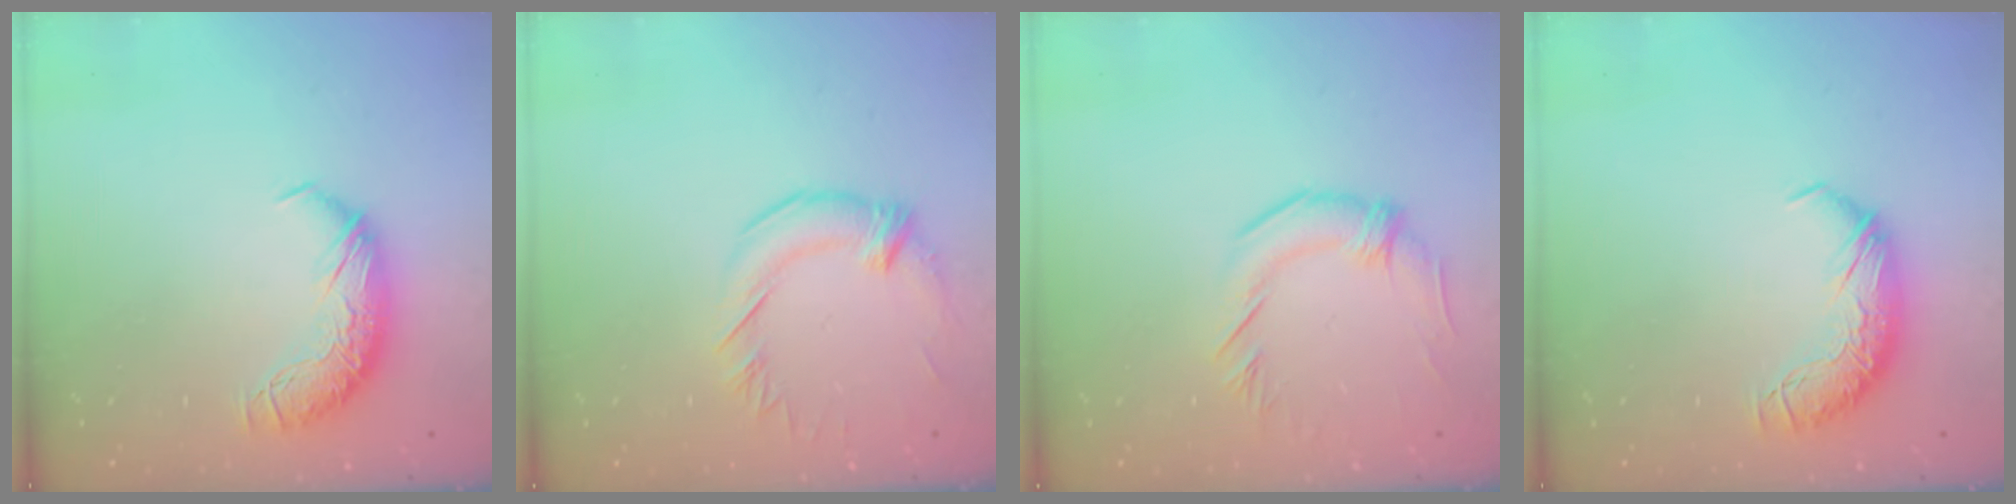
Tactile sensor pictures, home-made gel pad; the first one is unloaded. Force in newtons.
{"total": 1.3, "press": 1.1, "slide": 0.7}
{"total": 1.5, "press": 1.4, "slide": 0.4}
{"total": 0.0}